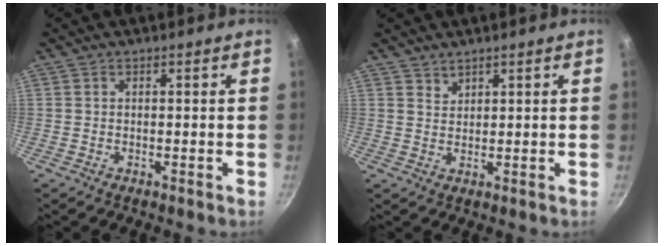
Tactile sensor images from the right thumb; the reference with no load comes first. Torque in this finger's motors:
{"motor_torque": [-0.40, 0.71, 0.16, 0.77, -0.02]}